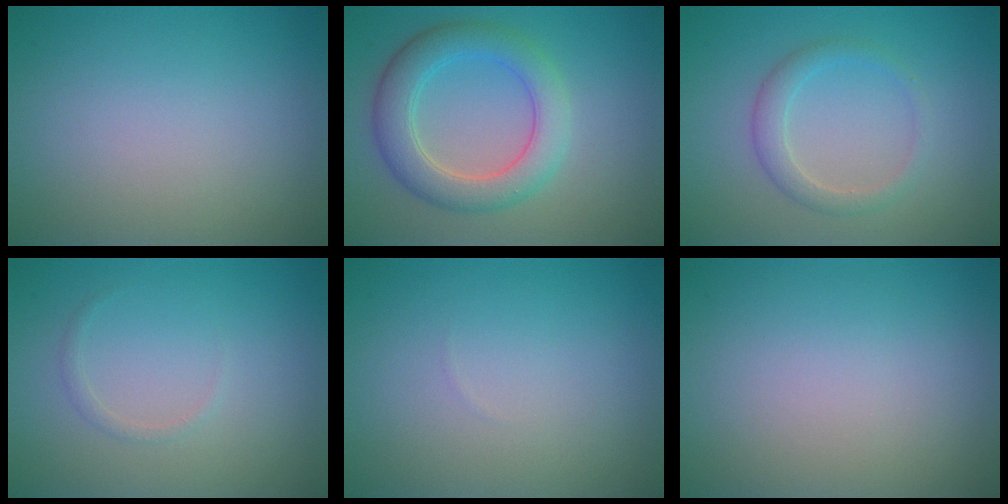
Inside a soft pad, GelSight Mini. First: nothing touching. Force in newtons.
{"total": 5.1, "press": 5.1, "slide": 0.1}
{"total": 2.2, "press": 2.2, "slide": 0.1}
{"total": 0.7, "press": 0.7, "slide": 0.1}
{"total": 0.0}
{"total": 0.0}